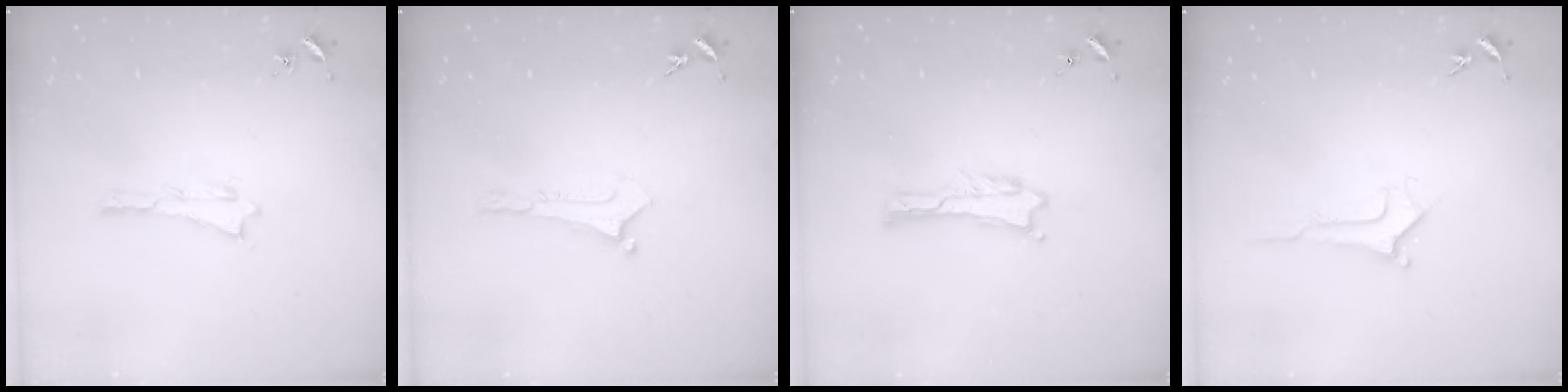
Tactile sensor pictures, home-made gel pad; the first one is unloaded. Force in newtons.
{"total": 0.0}
{"total": 0.0}
{"total": 1.0, "press": 1.0, "slide": 0.0}